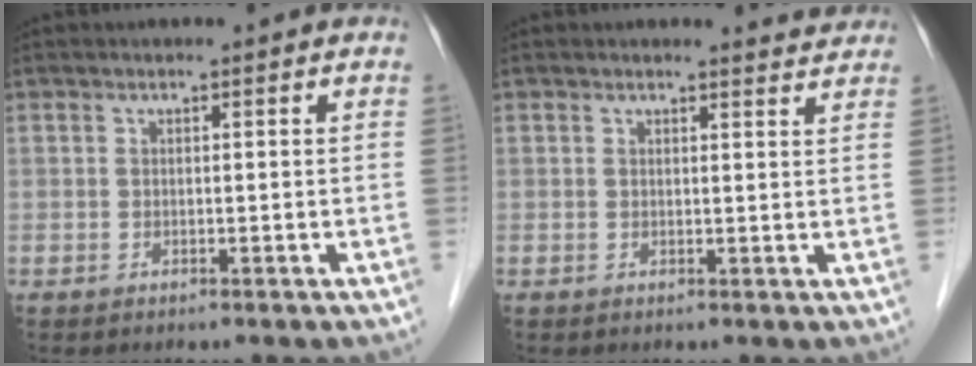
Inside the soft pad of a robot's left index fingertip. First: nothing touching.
{"total": 2.0, "force": [2.0, 0.2, -0.3], "torque": [-0.004, -0.014, 0.011]}